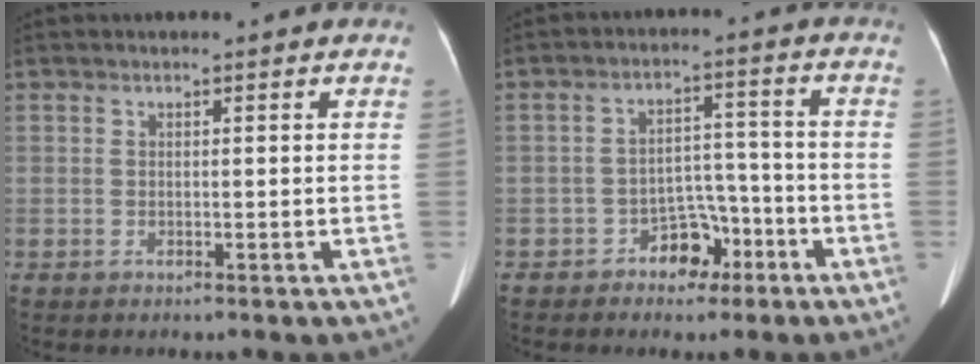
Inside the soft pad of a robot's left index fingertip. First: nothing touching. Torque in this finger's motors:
{"motor_torque": [0.17, 0.16, 0.02, 0.00]}